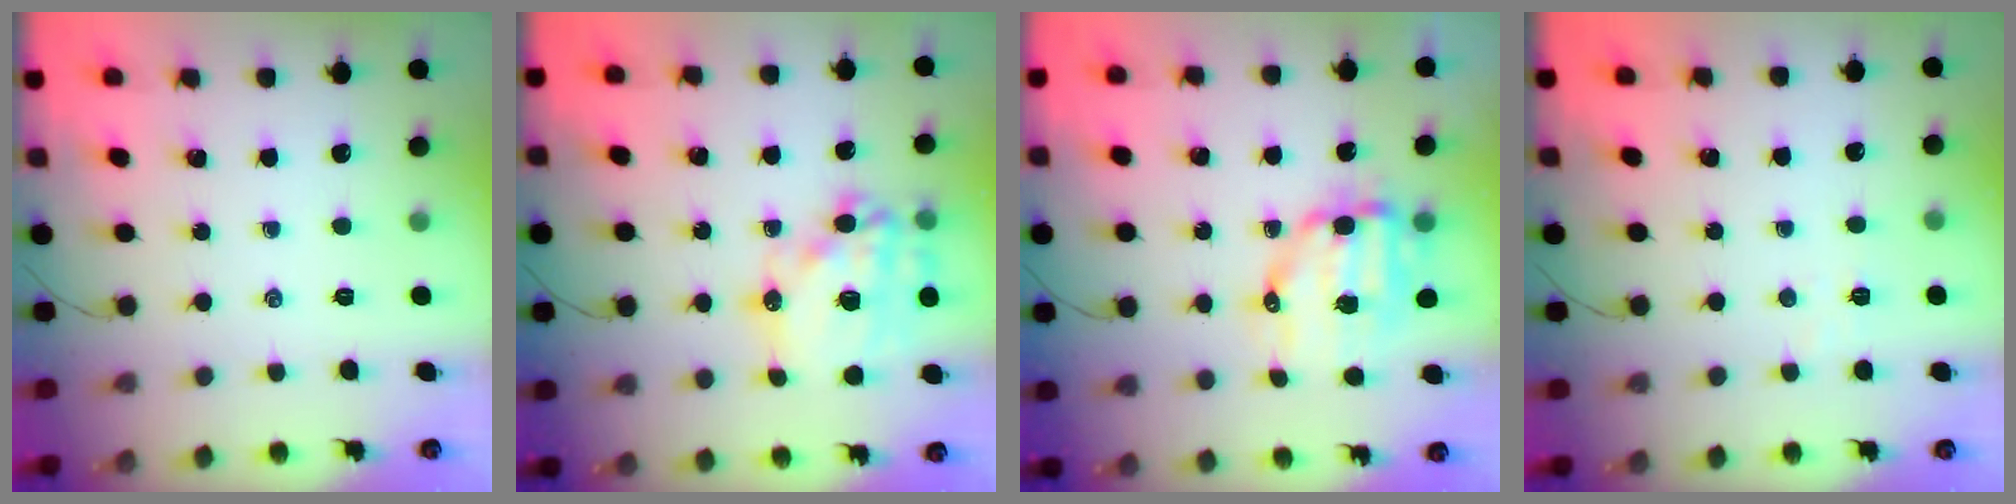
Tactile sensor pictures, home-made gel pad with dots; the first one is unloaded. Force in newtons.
{"total": 20.0, "press": 19.5, "slide": 4.3}
{"total": 10.9, "press": 10.7, "slide": 2.2}
{"total": 2.4, "press": 2.3, "slide": 0.6}